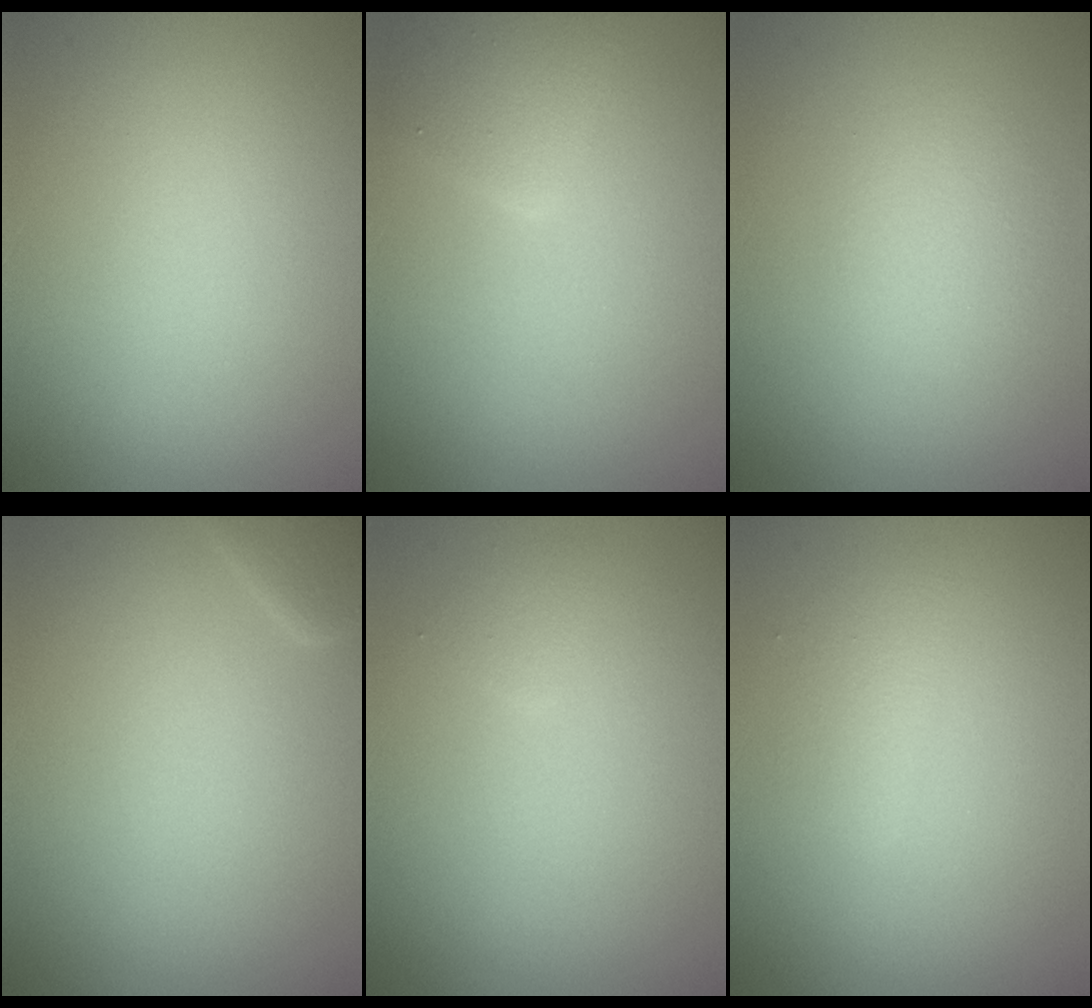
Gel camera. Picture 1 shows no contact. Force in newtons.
{"total": 2.8, "press": 2.8, "slide": 0.1}
{"total": 1.6, "press": 1.6, "slide": 0.1}
{"total": 1.7, "press": 1.7, "slide": 0.2}
{"total": 0.7, "press": 0.7, "slide": 0.0}
{"total": 1.5, "press": 1.5, "slide": 0.0}